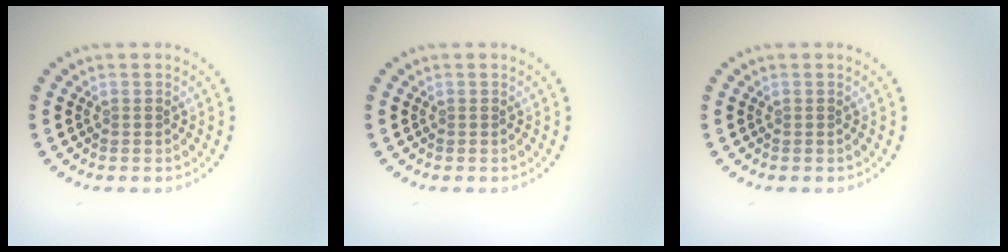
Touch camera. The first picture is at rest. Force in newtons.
{"total": 0.0}
{"total": 0.0}